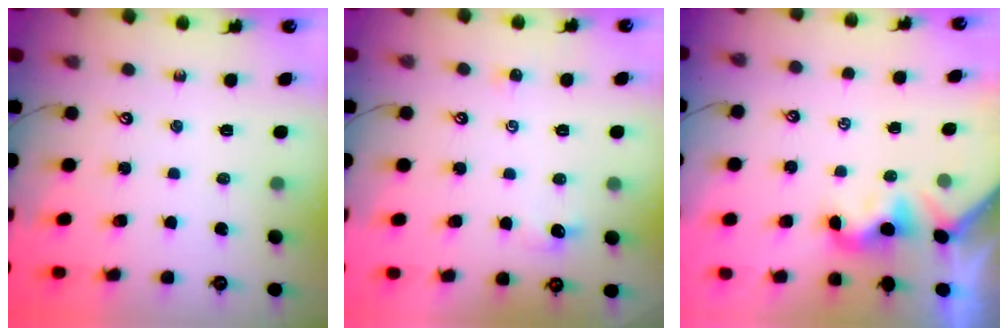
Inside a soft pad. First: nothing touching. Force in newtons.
{"total": 0.0}
{"total": 1.8, "press": 1.7, "slide": 0.5}